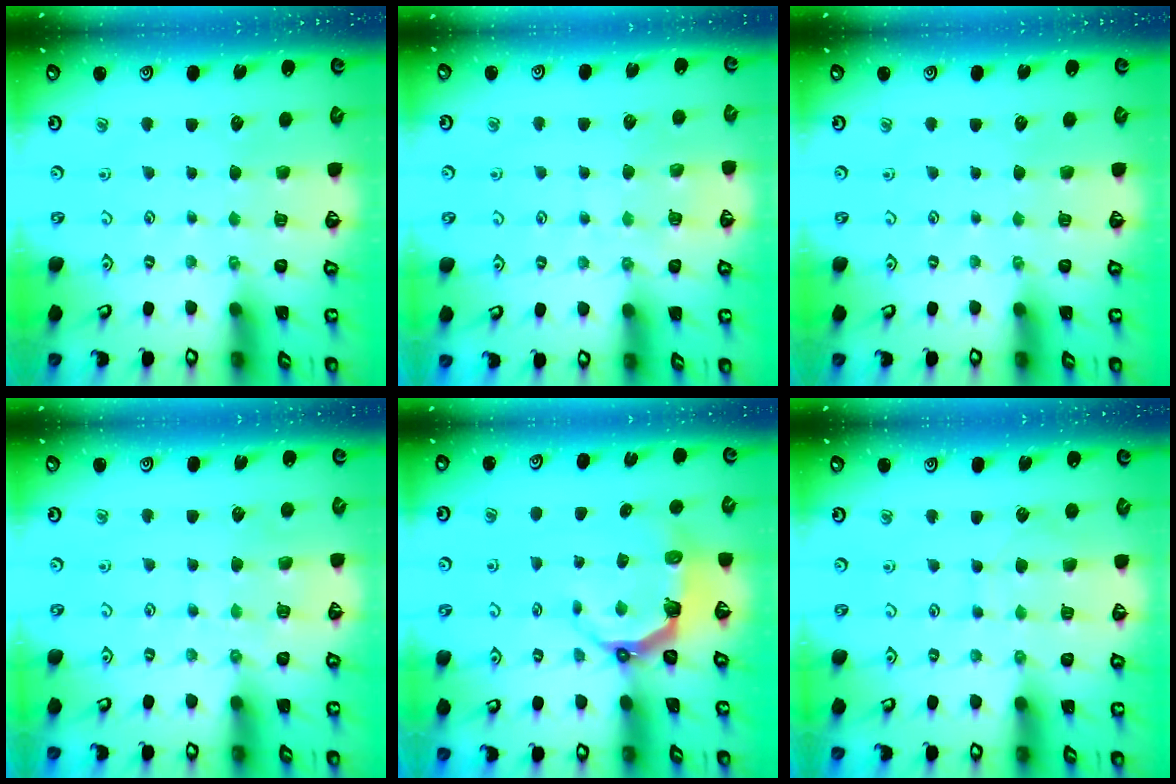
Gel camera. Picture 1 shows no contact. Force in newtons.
{"total": 7.9, "press": 7.9, "slide": 0.8}
{"total": 0.0}
{"total": 5.8, "press": 5.7, "slide": 0.8}
{"total": 6.3, "press": 4.5, "slide": 4.3}
{"total": 6.1, "press": 6.1, "slide": 0.6}